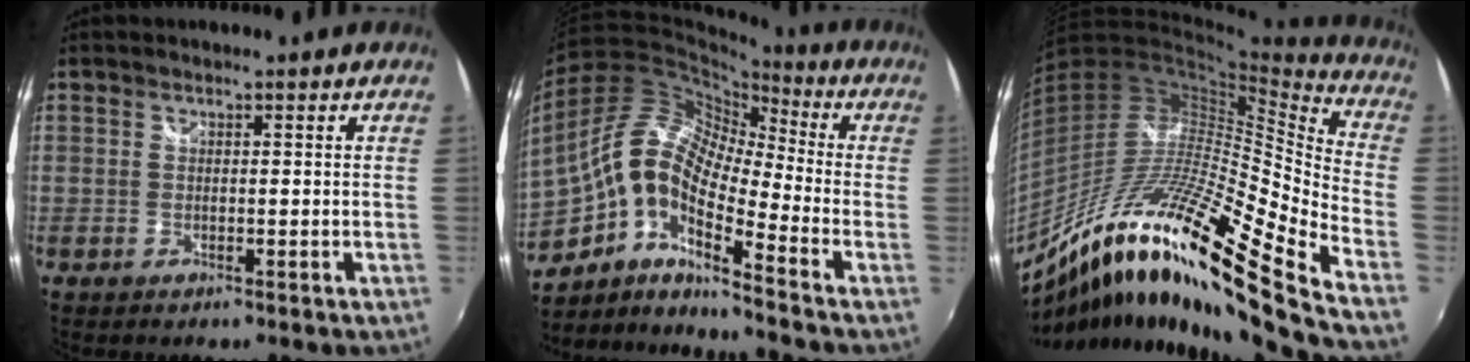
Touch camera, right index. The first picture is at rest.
{"total": 15.3, "force": [-4.4, 5.4, 13.7], "torque": [-0.241, 0.001, -0.104]}
{"total": 27.9, "force": [-15.7, 2.6, 22.9], "torque": [-0.352, -0.058, -0.292]}